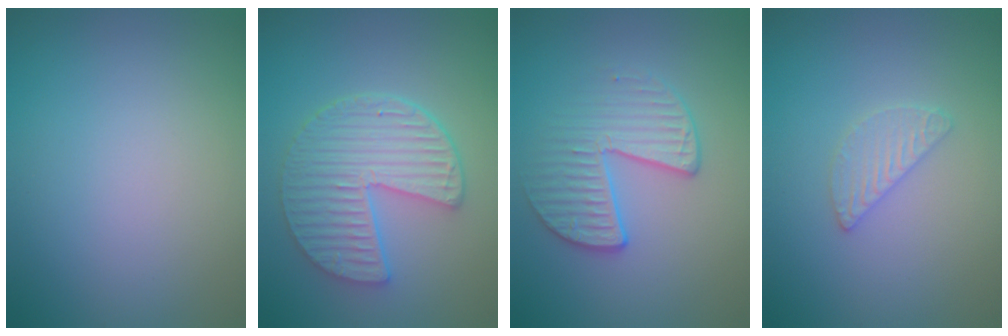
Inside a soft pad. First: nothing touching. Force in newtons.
{"total": 5.4, "press": 4.5, "slide": 3.0}
{"total": 3.3, "press": 2.9, "slide": 1.6}
{"total": 1.9, "press": 1.8, "slide": 0.2}